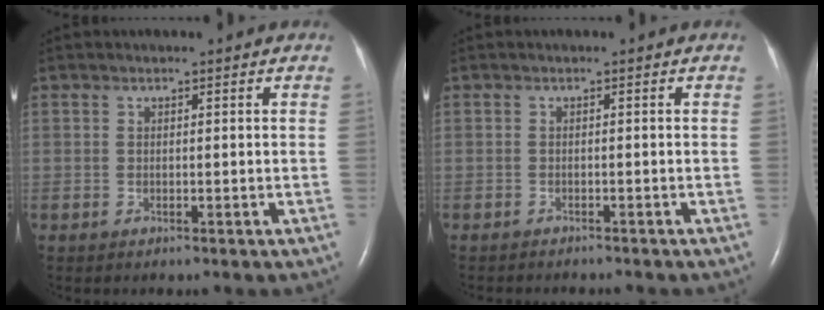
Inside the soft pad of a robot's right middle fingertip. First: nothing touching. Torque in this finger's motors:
{"motor_torque": [0.54, -0.62, -0.01, 0.03]}